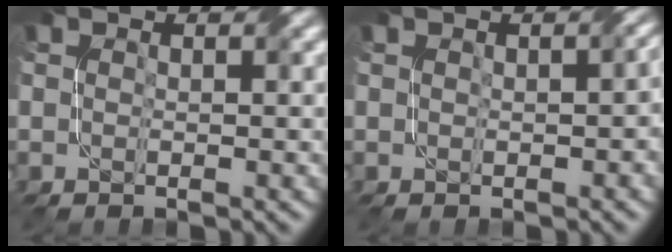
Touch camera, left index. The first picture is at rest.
{"total": 2.7, "force": [0.0, 1.5, 2.3], "torque": [-0.015, -0.001, 0.014]}